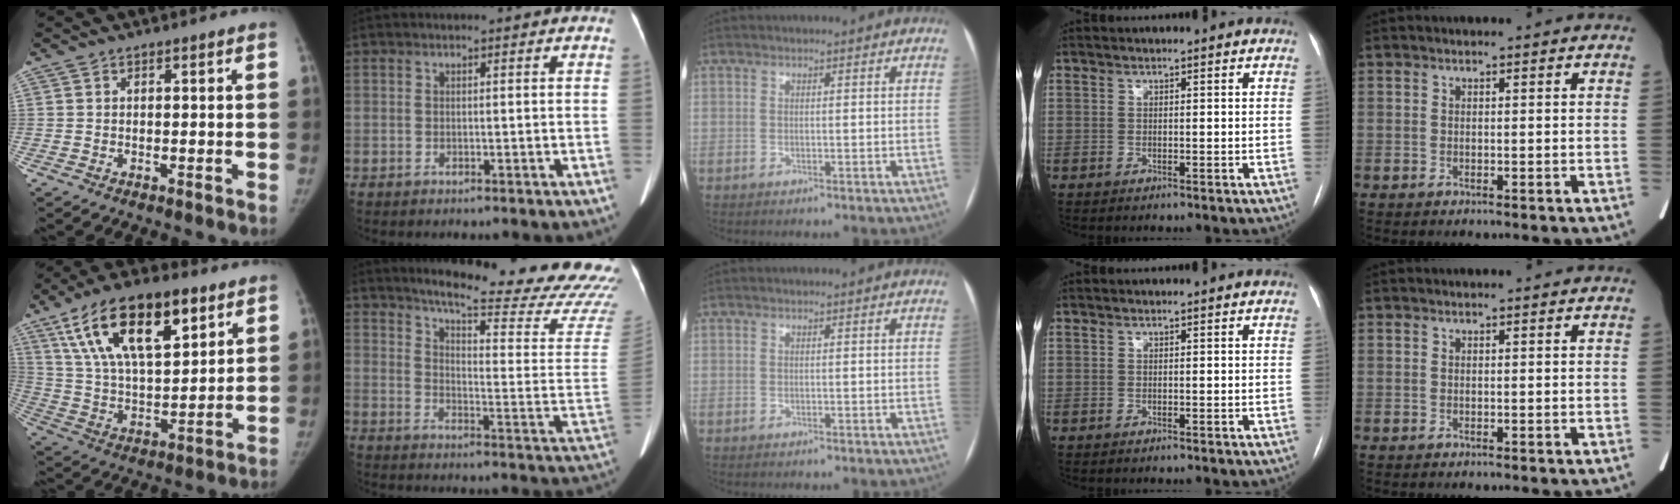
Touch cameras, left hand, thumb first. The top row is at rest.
{"thumb": {"total": 21.9, "force": [11.2, 9.8, 16.1], "torque": [-0.258, -0.026, 0.205]}, "index": {"total": 26.7, "force": [24.3, 1.9, 10.8], "torque": [-0.148, -0.126, 0.287]}}